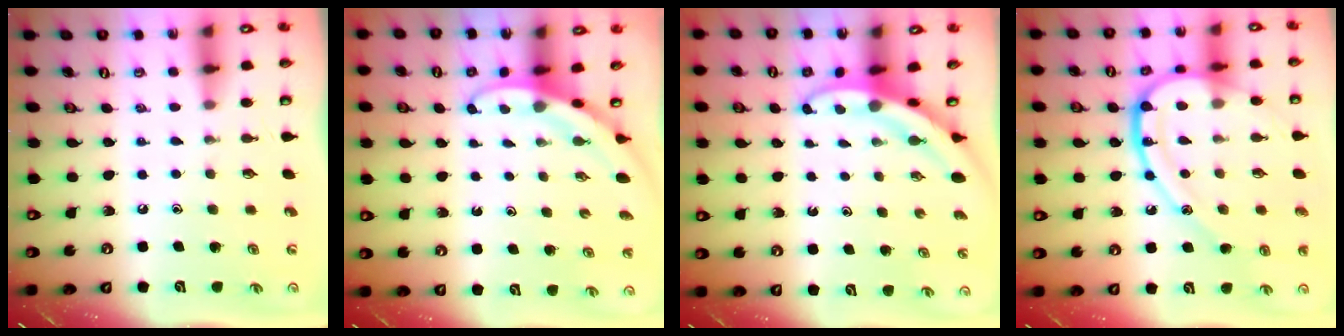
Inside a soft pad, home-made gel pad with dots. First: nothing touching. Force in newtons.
{"total": 3.0, "press": 3.0, "slide": 0.1}
{"total": 3.2, "press": 3.2, "slide": 0.3}
{"total": 18.6, "press": 18.6, "slide": 1.6}